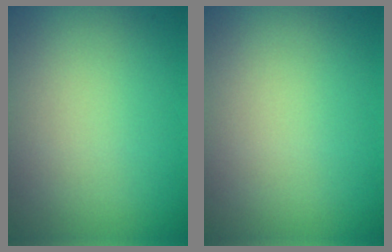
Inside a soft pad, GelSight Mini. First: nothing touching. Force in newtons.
{"total": 0.0}